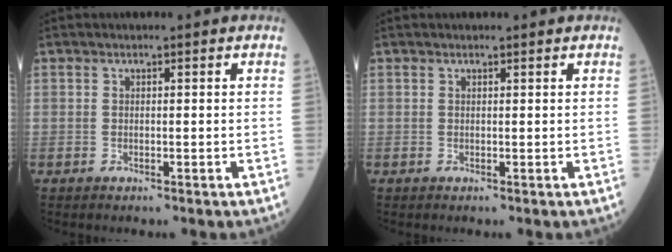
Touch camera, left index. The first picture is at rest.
{"total": 0.6, "force": [0.6, 0.1, 0.1], "torque": [-0.010, 0.004, 0.010]}